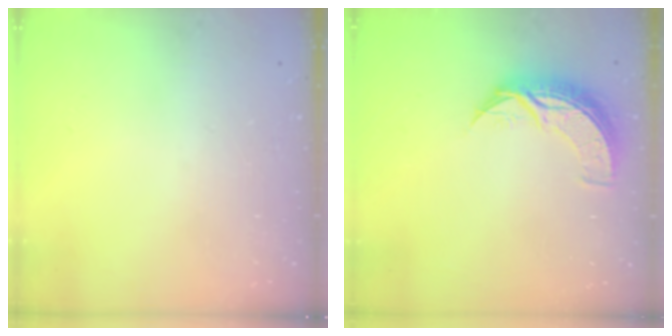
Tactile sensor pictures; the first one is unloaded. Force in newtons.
{"total": 8.2, "press": 8.2, "slide": 0.0}